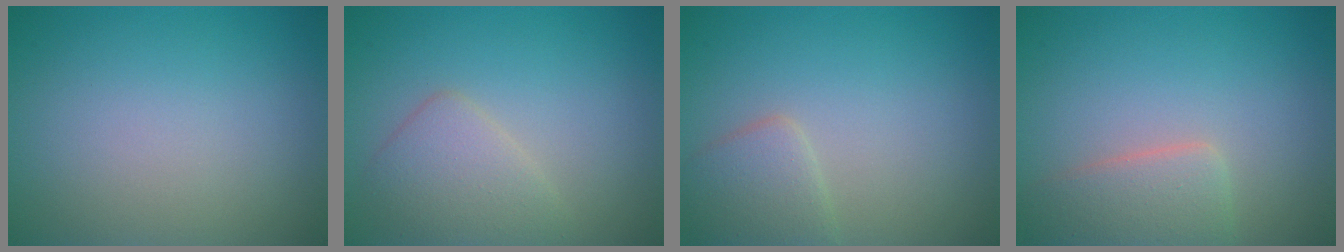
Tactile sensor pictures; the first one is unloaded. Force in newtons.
{"total": 3.1, "press": 3.1, "slide": 0.2}
{"total": 2.5, "press": 2.5, "slide": 0.3}
{"total": 3.2, "press": 3.2, "slide": 0.1}